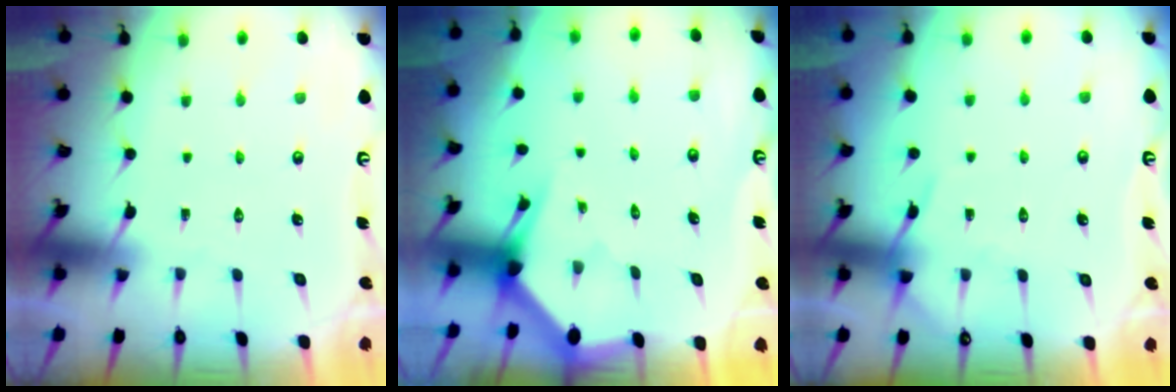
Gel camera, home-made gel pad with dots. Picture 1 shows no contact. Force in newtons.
{"total": 2.3, "press": 2.3, "slide": 0.1}
{"total": 5.8, "press": 5.7, "slide": 0.7}